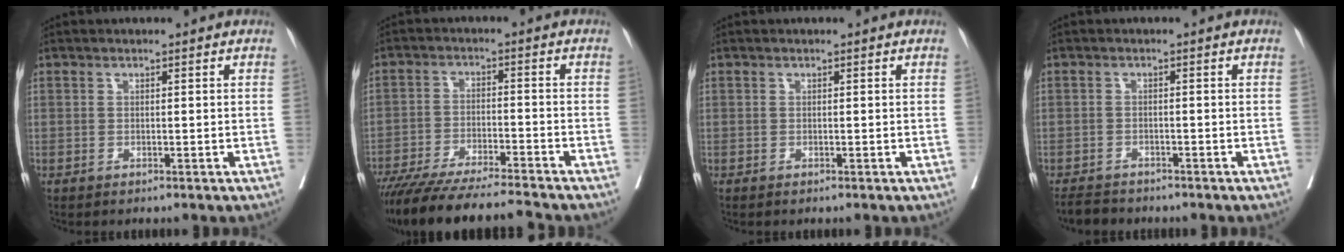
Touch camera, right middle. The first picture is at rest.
{"total": 15.3, "force": [-13.9, 0.1, 6.3], "torque": [-0.096, -0.025, -0.222]}
{"total": 0.0}
{"total": 4.2, "force": [-3.9, 1.3, 0.8], "torque": [-0.015, -0.011, -0.064]}